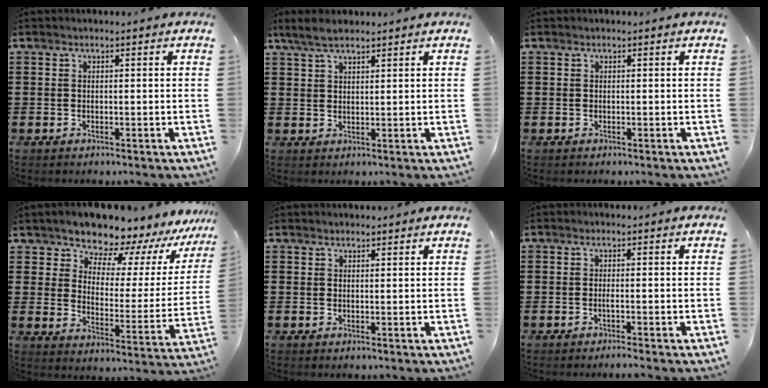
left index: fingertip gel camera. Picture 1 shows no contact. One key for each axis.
{"total": 4.0, "fx": 2.8, "fy": 1.3, "fz": 2.5, "tx": -0.056, "ty": 0.004, "tz": 0.053}
{"total": 0.0}
{"total": 8.5, "fx": 8.1, "fy": 2.6, "fz": 1.0, "tx": -0.043, "ty": -0.073, "tz": 0.143}
{"total": 1.0, "fx": 1.0, "fy": 0.2, "fz": 0.1, "tx": -0.004, "ty": 0.000, "tz": 0.020}
{"total": 1.2, "fx": -0.4, "fy": -0.4, "fz": 1.1, "tx": -0.020, "ty": -0.005, "tz": -0.009}